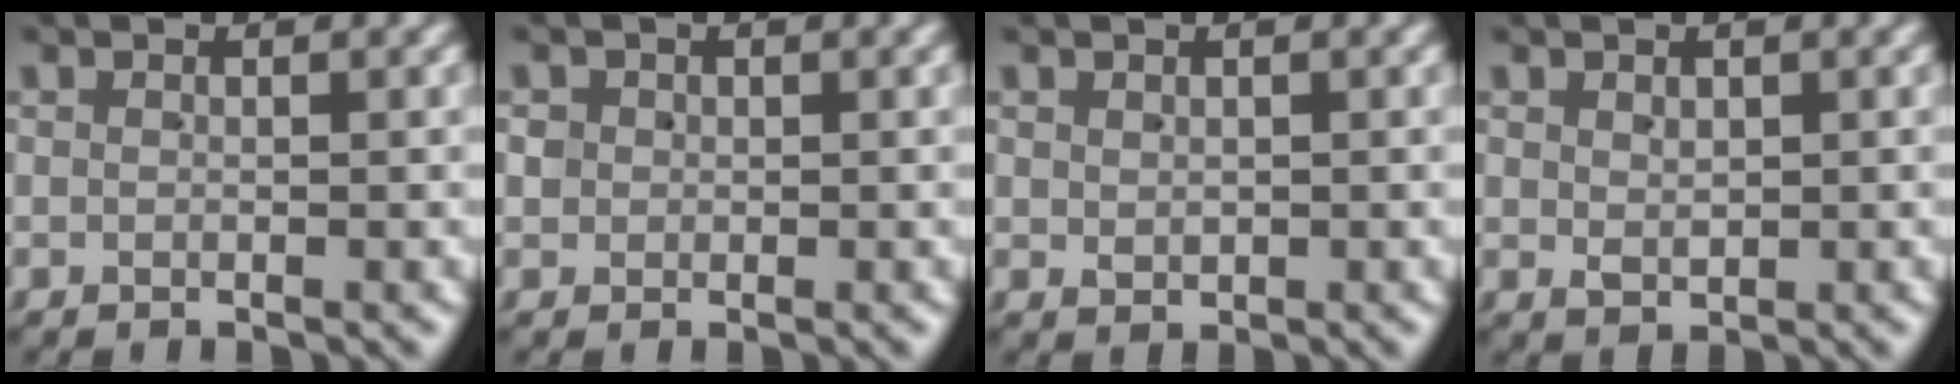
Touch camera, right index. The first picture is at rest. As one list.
[{"total": 1.8, "force": [0.4, 1.7, 0.5], "torque": [-0.013, -0.003, 0.010]}, {"total": 0.8, "force": [0.3, 0.6, 0.5], "torque": [-0.007, -0.007, 0.017]}, {"total": 1.2, "force": [0.4, 0.8, 0.8], "torque": [-0.011, -0.007, 0.019]}]